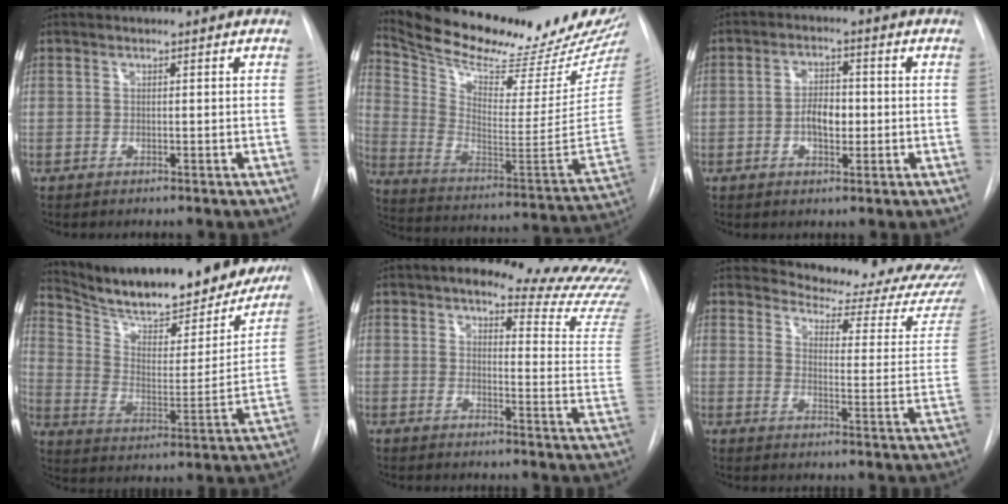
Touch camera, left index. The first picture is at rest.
{"total": 28.1, "force": [25.6, 2.6, 11.3], "torque": [-0.190, -0.111, 0.359]}
{"total": 4.6, "force": [-0.8, 2.5, 3.8], "torque": [-0.068, 0.009, -0.014]}
{"total": 26.5, "force": [23.1, 6.0, 11.5], "torque": [-0.182, -0.034, 0.322]}
{"total": 22.5, "force": [20.0, 3.8, 9.6], "torque": [-0.103, -0.093, 0.210]}
{"total": 20.3, "force": [19.5, 3.4, 4.7], "torque": [-0.045, -0.106, 0.212]}